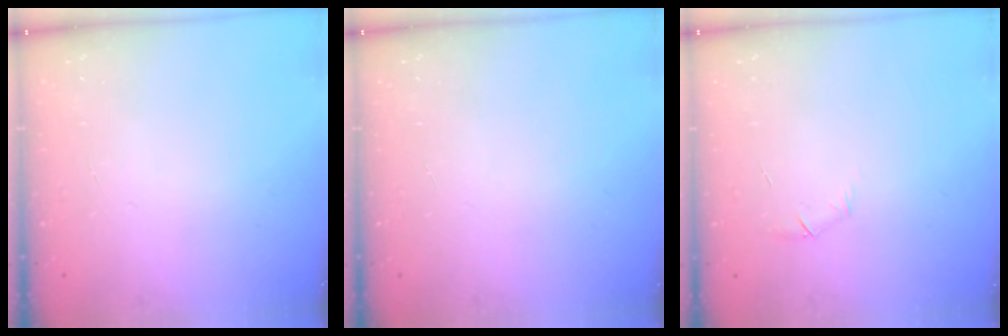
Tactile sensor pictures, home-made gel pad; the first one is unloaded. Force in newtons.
{"total": 0.0}
{"total": 4.1, "press": 4.0, "slide": 0.9}